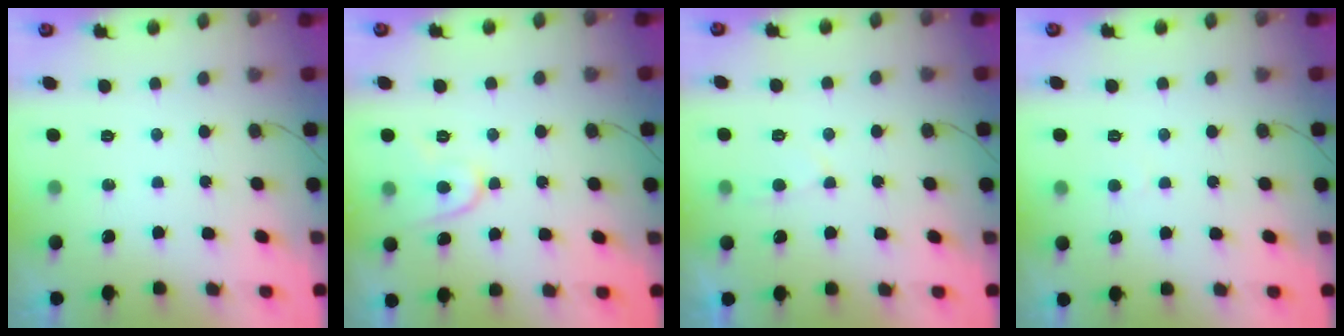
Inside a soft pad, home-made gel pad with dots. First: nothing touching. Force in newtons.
{"total": 7.4, "press": 7.4, "slide": 0.6}
{"total": 4.9, "press": 4.9, "slide": 0.3}
{"total": 2.6, "press": 2.6, "slide": 0.3}